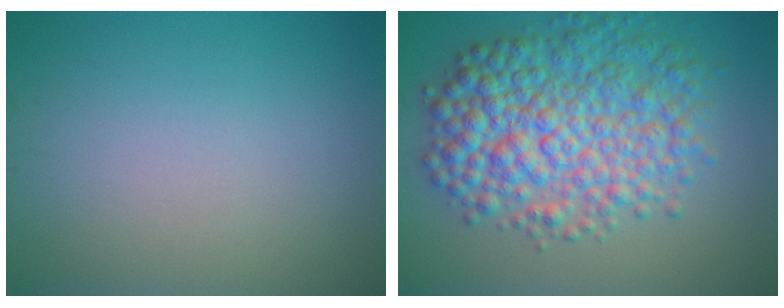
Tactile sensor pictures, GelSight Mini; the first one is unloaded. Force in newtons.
{"total": 8.7, "press": 8.7, "slide": 0.1}